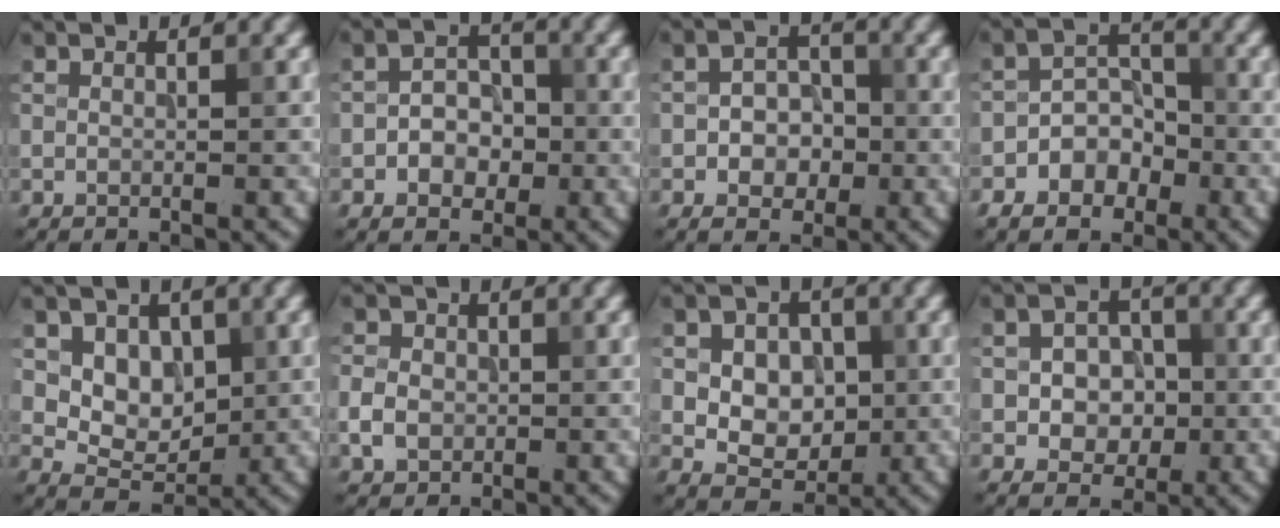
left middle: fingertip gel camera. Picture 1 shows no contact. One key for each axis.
{"total": 3.4, "fx": -1.0, "fy": 2.5, "fz": 2.0, "tx": -0.027, "ty": 0.003, "tz": -0.020}
{"total": 3.5, "fx": -1.0, "fy": 2.6, "fz": 2.1, "tx": -0.025, "ty": 0.003, "tz": -0.020}
{"total": 4.2, "fx": -2.2, "fy": 3.0, "fz": 2.0, "tx": -0.027, "ty": 0.002, "tz": -0.040}
{"total": 4.3, "fx": 1.2, "fy": 3.2, "fz": 2.6, "tx": -0.040, "ty": -0.010, "tz": 0.020}
{"total": 2.7, "fx": -0.5, "fy": 2.2, "fz": 1.4, "tx": -0.027, "ty": 0.000, "tz": -0.013}
{"total": 6.4, "fx": 0.7, "fy": 5.0, "fz": 3.9, "tx": -0.053, "ty": 0.014, "tz": 0.001}
{"total": 4.0, "fx": -0.6, "fy": 3.1, "fz": 2.4, "tx": -0.027, "ty": 0.000, "tz": -0.015}